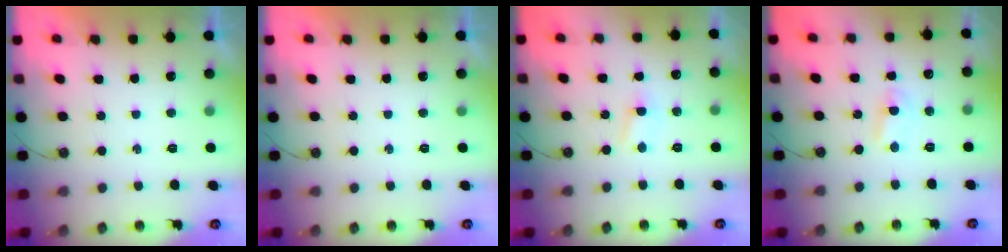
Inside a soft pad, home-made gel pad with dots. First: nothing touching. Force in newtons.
{"total": 0.0}
{"total": 3.2, "press": 3.2, "slide": 0.4}
{"total": 2.2, "press": 2.2, "slide": 0.3}